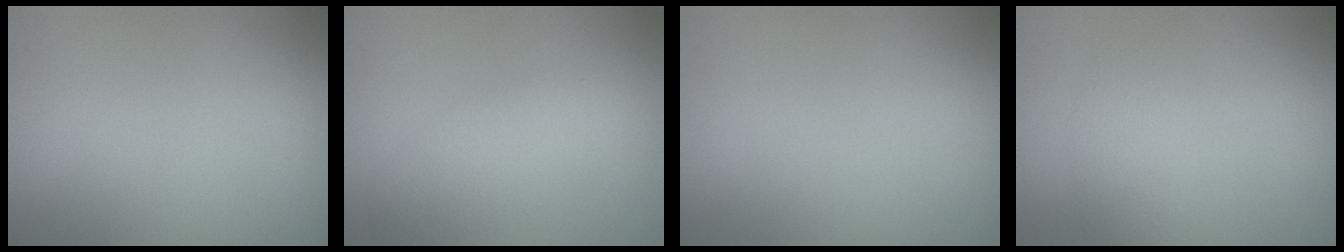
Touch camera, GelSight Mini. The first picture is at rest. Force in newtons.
{"total": 3.9, "press": 3.9, "slide": 0.1}
{"total": 0.0}
{"total": 2.4, "press": 2.4, "slide": 0.0}